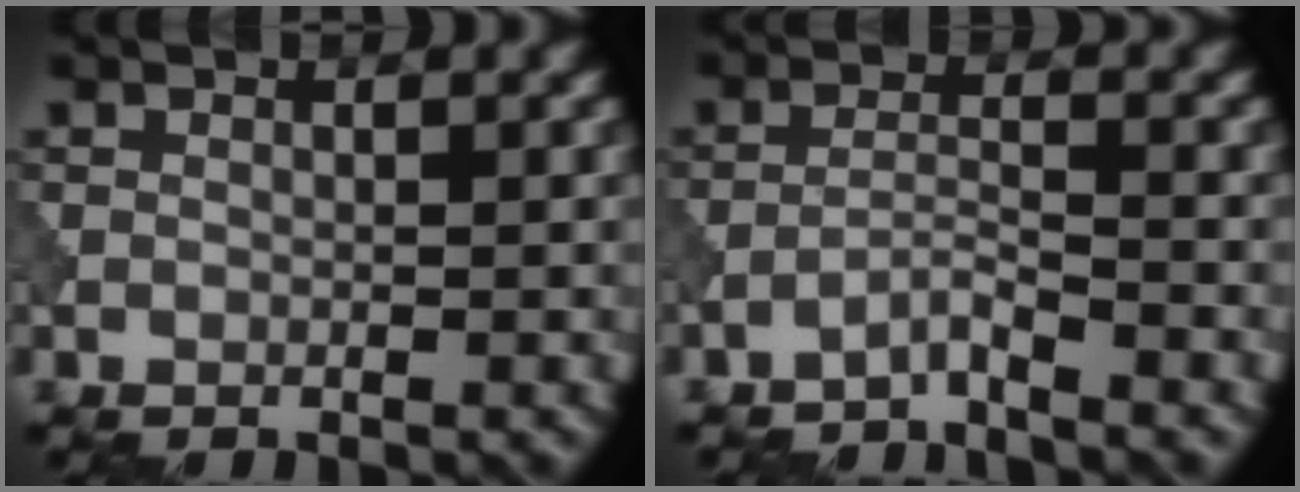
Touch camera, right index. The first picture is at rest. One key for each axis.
{"total": 2.1, "fx": -1.8, "fy": 0.0, "fz": 0.9, "tx": -0.014, "ty": 0.008, "tz": -0.045}